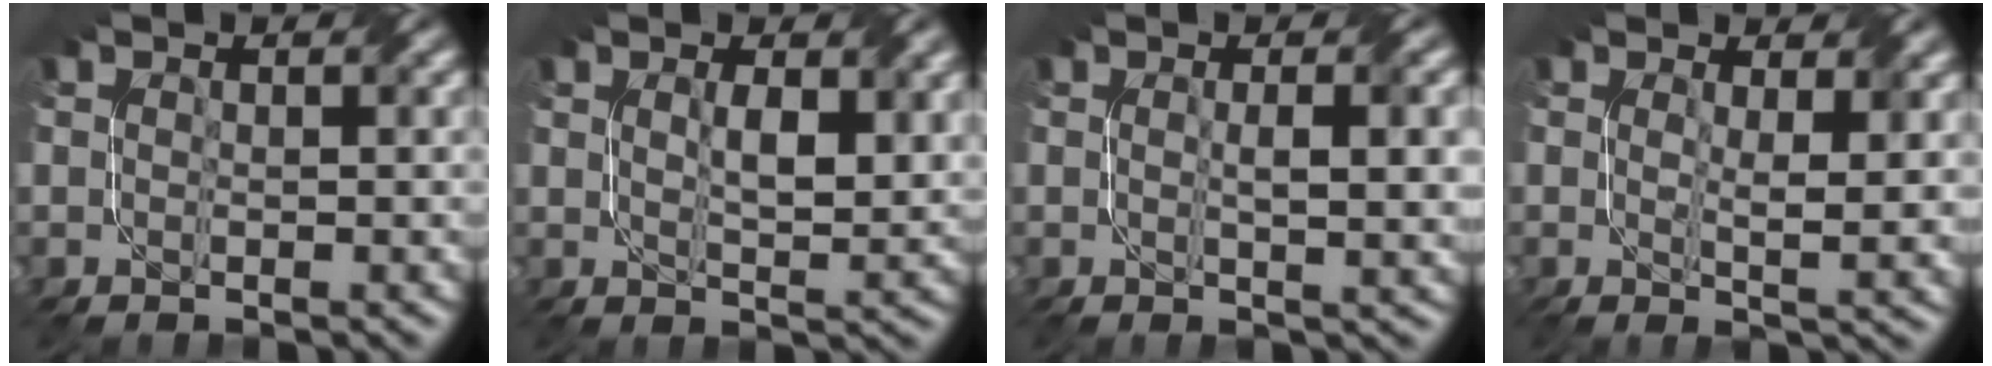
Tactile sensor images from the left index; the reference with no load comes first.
{"total": 3.3, "force": [1.2, 1.0, 2.9], "torque": [-0.059, -0.003, 0.026]}
{"total": 4.2, "force": [0.4, 0.9, 4.0], "torque": [-0.054, 0.006, 0.006]}
{"total": 3.6, "force": [1.2, 0.8, 3.3], "torque": [-0.054, -0.009, 0.022]}